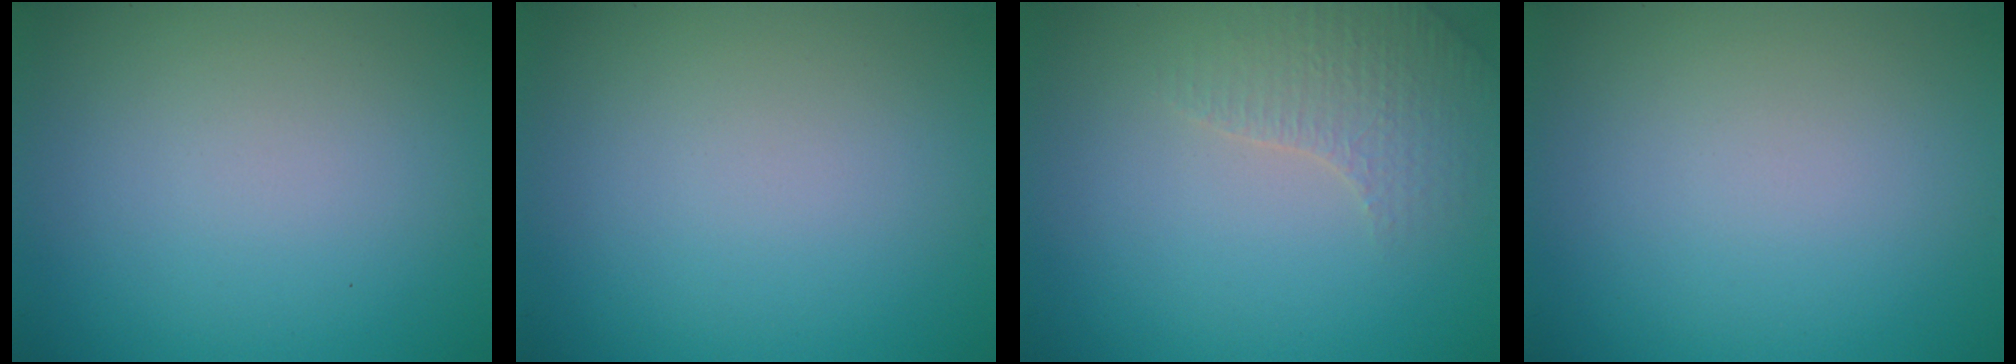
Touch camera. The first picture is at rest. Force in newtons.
{"total": 0.0}
{"total": 2.6, "press": 2.5, "slide": 0.5}
{"total": 0.0}